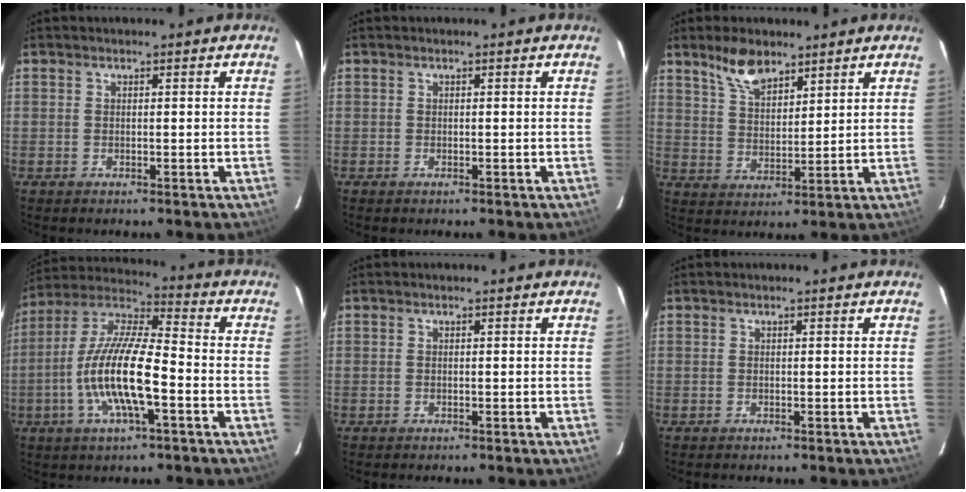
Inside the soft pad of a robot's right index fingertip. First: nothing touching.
{"total": 0.0}
{"total": 7.5, "force": [5.7, 3.1, 3.9], "torque": [-0.068, 0.007, 0.110]}
{"total": 15.9, "force": [-4.5, 3.8, 14.8], "torque": [-0.293, -0.003, -0.093]}
{"total": 0.0}
{"total": 0.0}